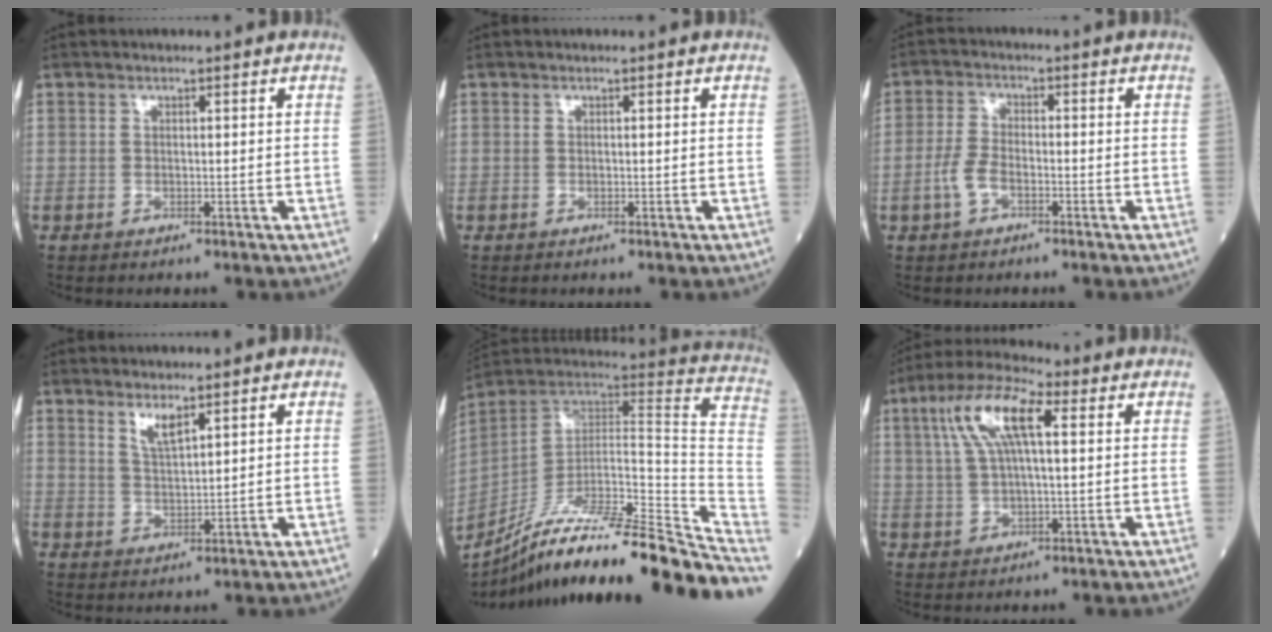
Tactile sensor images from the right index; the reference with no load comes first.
{"total": 0.0}
{"total": 4.1, "force": [-1.8, 1.9, 3.1], "torque": [-0.078, 0.004, -0.039]}
{"total": 3.1, "force": [2.3, 0.4, 2.1], "torque": [-0.043, -0.006, 0.051]}
{"total": 29.5, "force": [-24.0, -0.5, 17.2], "torque": [-0.173, -0.023, -0.371]}
{"total": 10.2, "force": [3.2, 2.5, 9.4], "torque": [-0.194, 0.027, 0.059]}